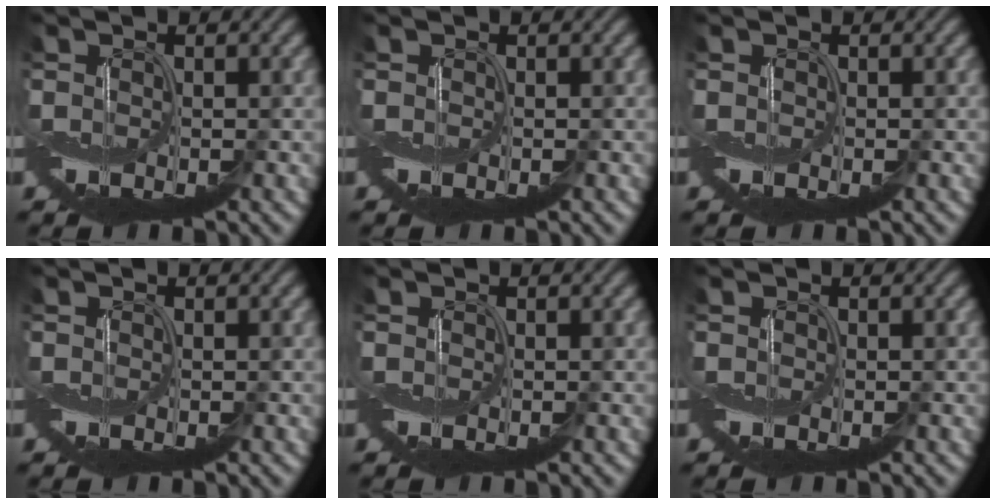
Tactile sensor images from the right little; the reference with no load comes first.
{"total": 0.0}
{"total": 0.0}
{"total": 0.0}
{"total": 0.0}
{"total": 0.0}